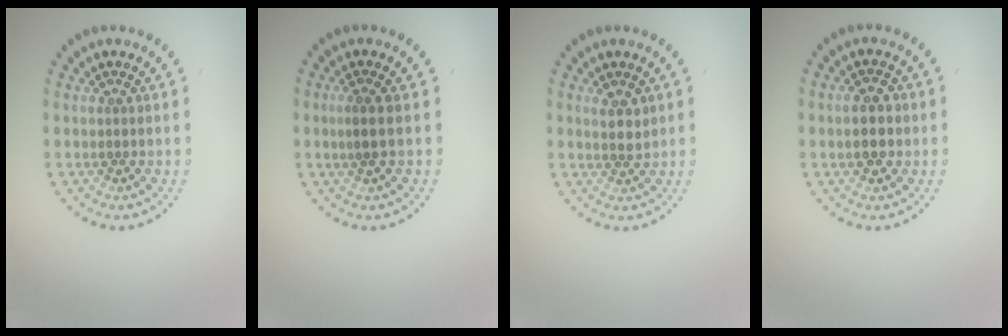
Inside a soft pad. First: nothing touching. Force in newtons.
{"total": 1.6, "press": 1.4, "slide": 0.8}
{"total": 1.6, "press": 1.4, "slide": 0.8}
{"total": 2.4, "press": 2.4, "slide": 0.1}